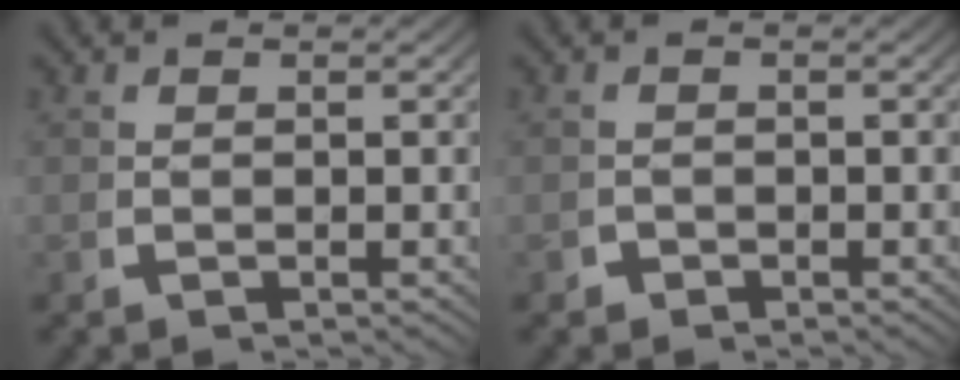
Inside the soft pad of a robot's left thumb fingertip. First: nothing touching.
{"total": 0.9, "force": [-0.7, 0.5, 0.0], "torque": [0.002, -0.006, -0.014]}